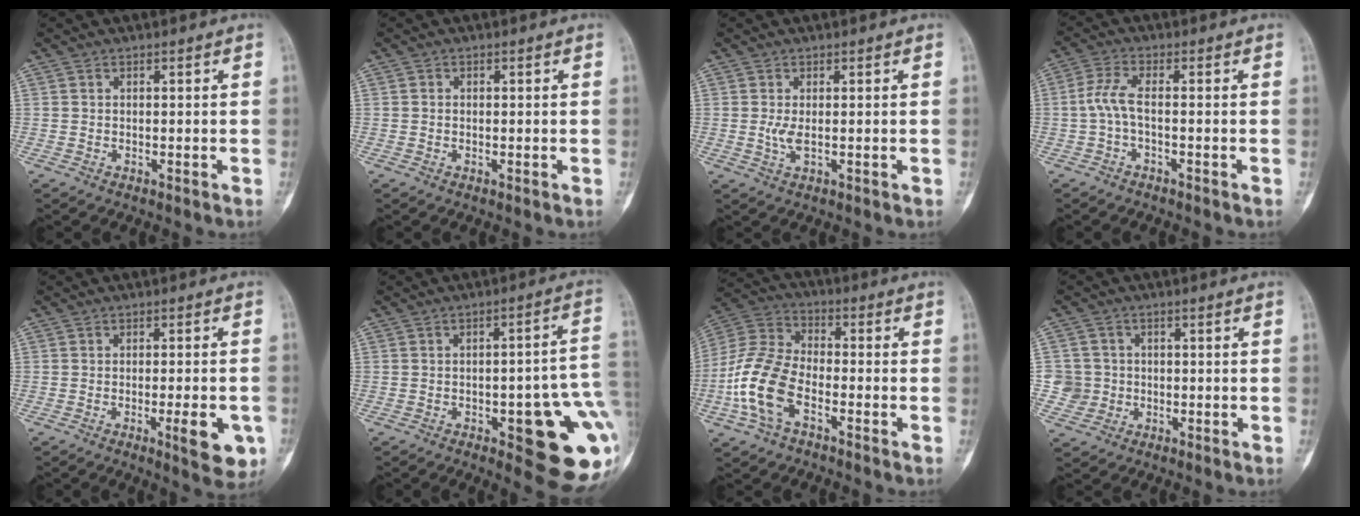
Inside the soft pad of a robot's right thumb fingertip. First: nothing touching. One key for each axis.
{"total": 0.0}
{"total": 2.2, "fx": 0.0, "fy": 0.7, "fz": 2.1, "tx": -0.052, "ty": -0.008, "tz": 0.003}
{"total": 4.2, "fx": -0.9, "fy": 1.2, "fz": 4.0, "tx": -0.098, "ty": 0.014, "tz": -0.023}
{"total": 7.7, "fx": -2.7, "fy": 2.1, "fz": 6.9, "tx": -0.080, "ty": -0.002, "tz": -0.031}
{"total": 19.3, "fx": -4.3, "fy": 6.0, "fz": 17.8, "tx": -0.173, "ty": 0.021, "tz": -0.037}
{"total": 13.3, "fx": -4.7, "fy": 7.4, "fz": 10.0, "tx": -0.217, "ty": 0.029, "tz": -0.098}
{"total": 4.4, "fx": -0.5, "fy": 4.4, "fz": 0.0, "tx": 0.026, "ty": 0.010, "tz": -0.015}